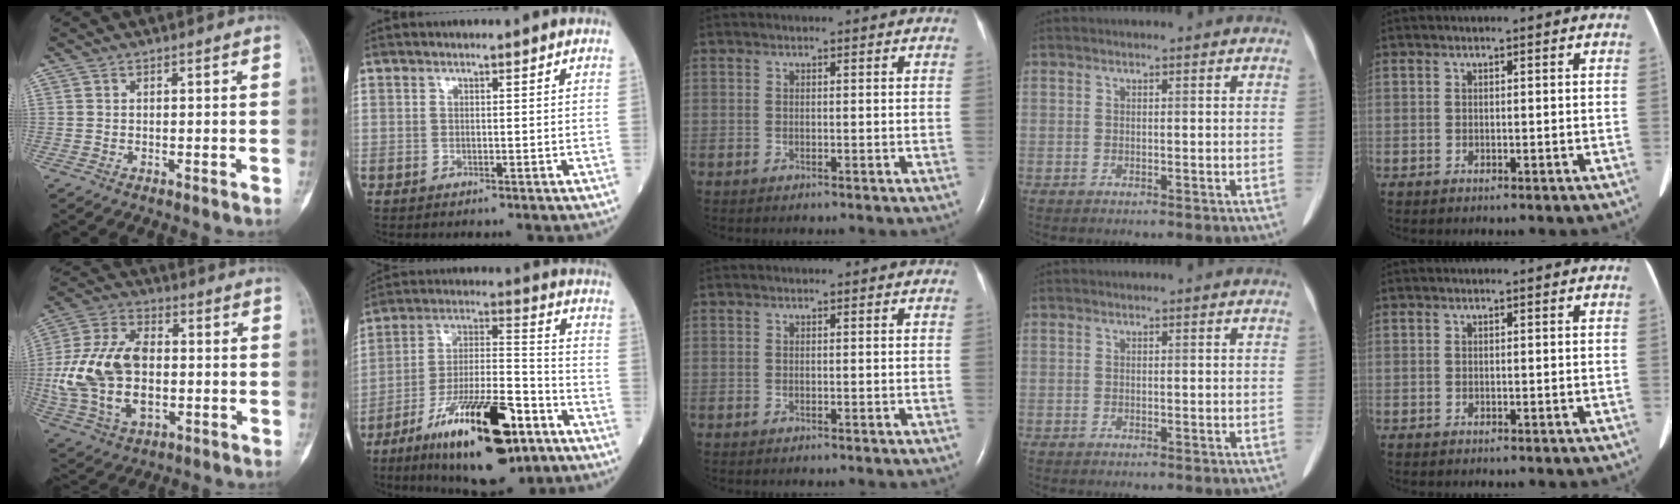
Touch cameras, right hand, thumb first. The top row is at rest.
{"thumb": {"total": 19.3, "force": [-0.8, 11.8, 15.3], "torque": [-0.310, 0.010, -0.009]}, "index": {"total": 20.7, "force": [-11.8, 5.1, 16.2], "torque": [-0.276, -0.015, -0.194]}}